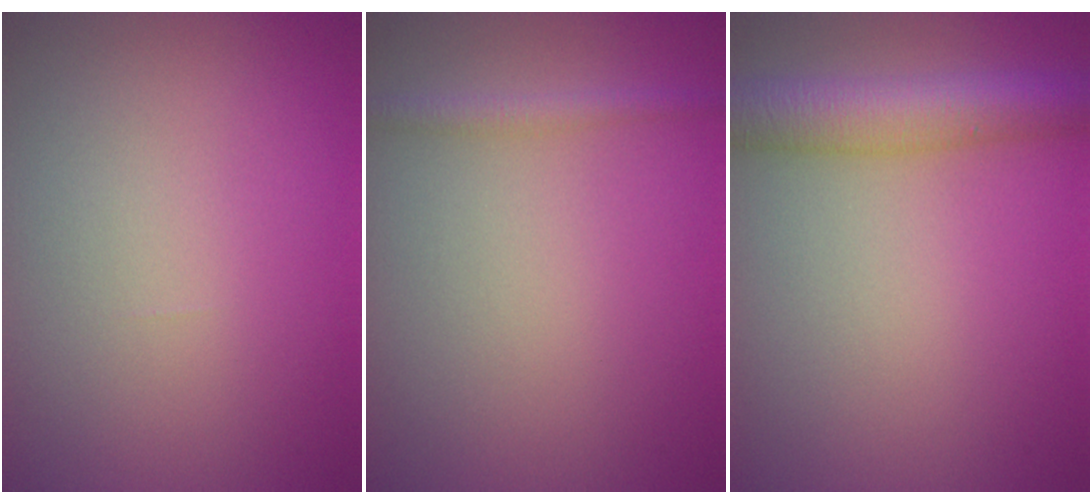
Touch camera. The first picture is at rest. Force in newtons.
{"total": 1.5, "press": 1.5, "slide": 0.1}
{"total": 5.9, "press": 5.9, "slide": 0.2}